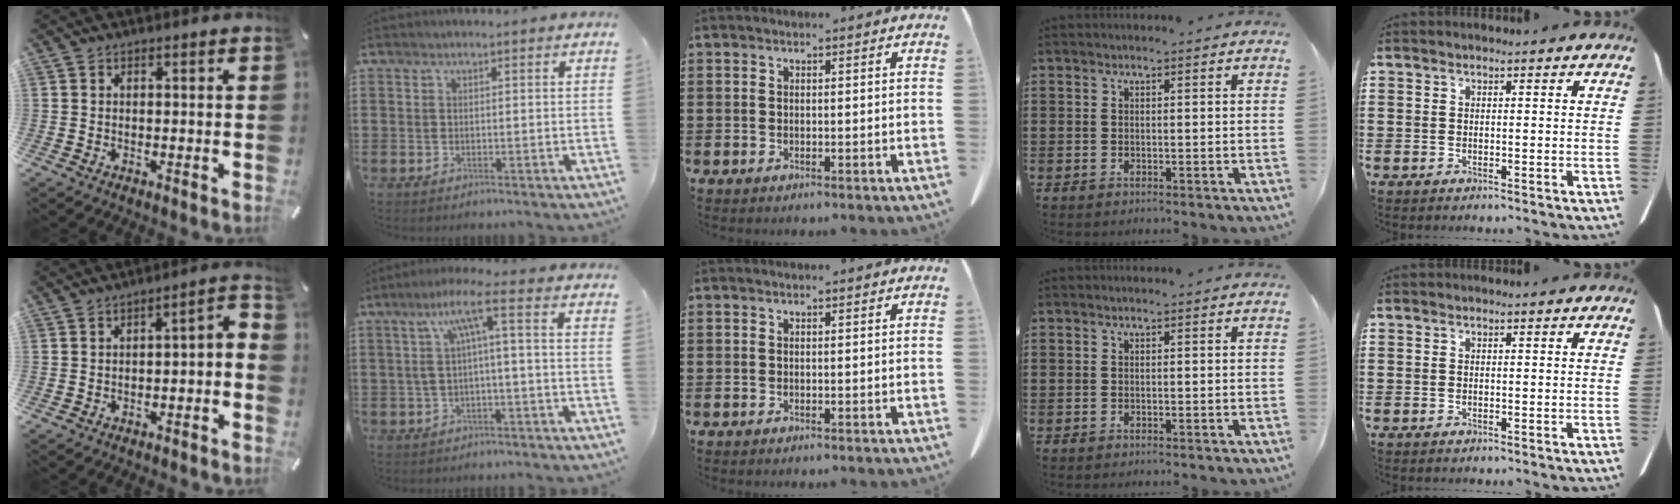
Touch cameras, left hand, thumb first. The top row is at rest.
{"thumb": {"total": 4.5, "force": [-3.2, 1.5, 2.8], "torque": [-0.045, 0.014, -0.060]}, "index": {"total": 6.2, "force": [0.0, 0.5, 6.2], "torque": [-0.124, 0.006, -0.011]}}